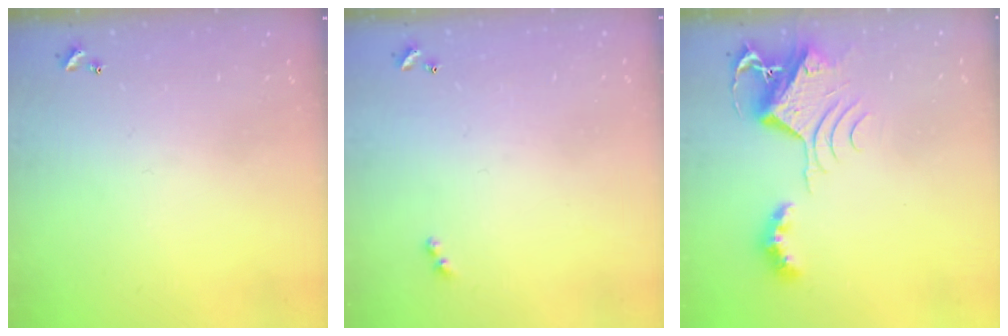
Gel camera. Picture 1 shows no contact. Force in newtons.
{"total": 2.5, "press": 2.4, "slide": 0.5}
{"total": 8.1, "press": 8.1, "slide": 0.6}